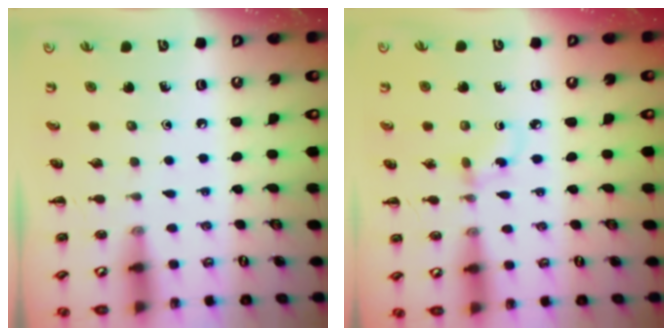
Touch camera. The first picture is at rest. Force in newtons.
{"total": 3.3, "press": 3.1, "slide": 1.3}